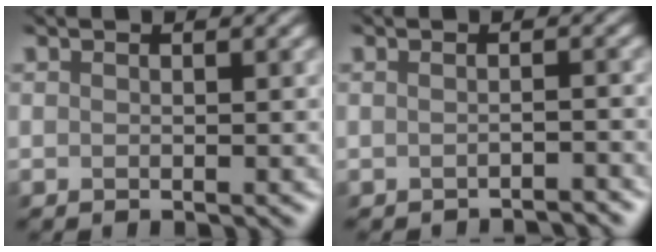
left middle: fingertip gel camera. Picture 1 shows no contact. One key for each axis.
{"total": 2.1, "fx": -2.1, "fy": 0.0, "fz": 0.3, "tx": 0.002, "ty": 0.002, "tz": -0.030}